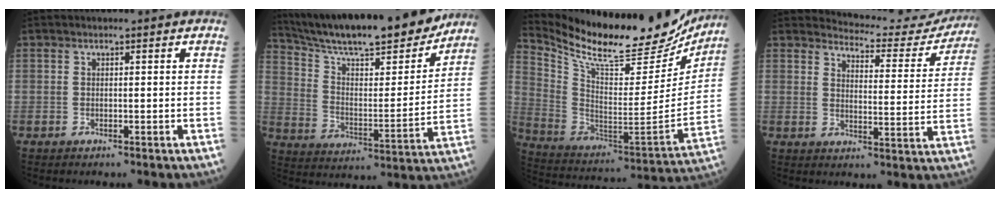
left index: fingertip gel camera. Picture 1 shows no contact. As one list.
[{"total": 22.9, "force": [20.2, 2.6, 10.5], "torque": [-0.179, -0.018, 0.305]}, {"total": 25.6, "force": [22.7, 5.8, 10.2], "torque": [-0.191, -0.047, 0.342]}, {"total": 13.1, "force": [12.9, 1.8, 0.5], "torque": [0.007, -0.051, 0.141]}]